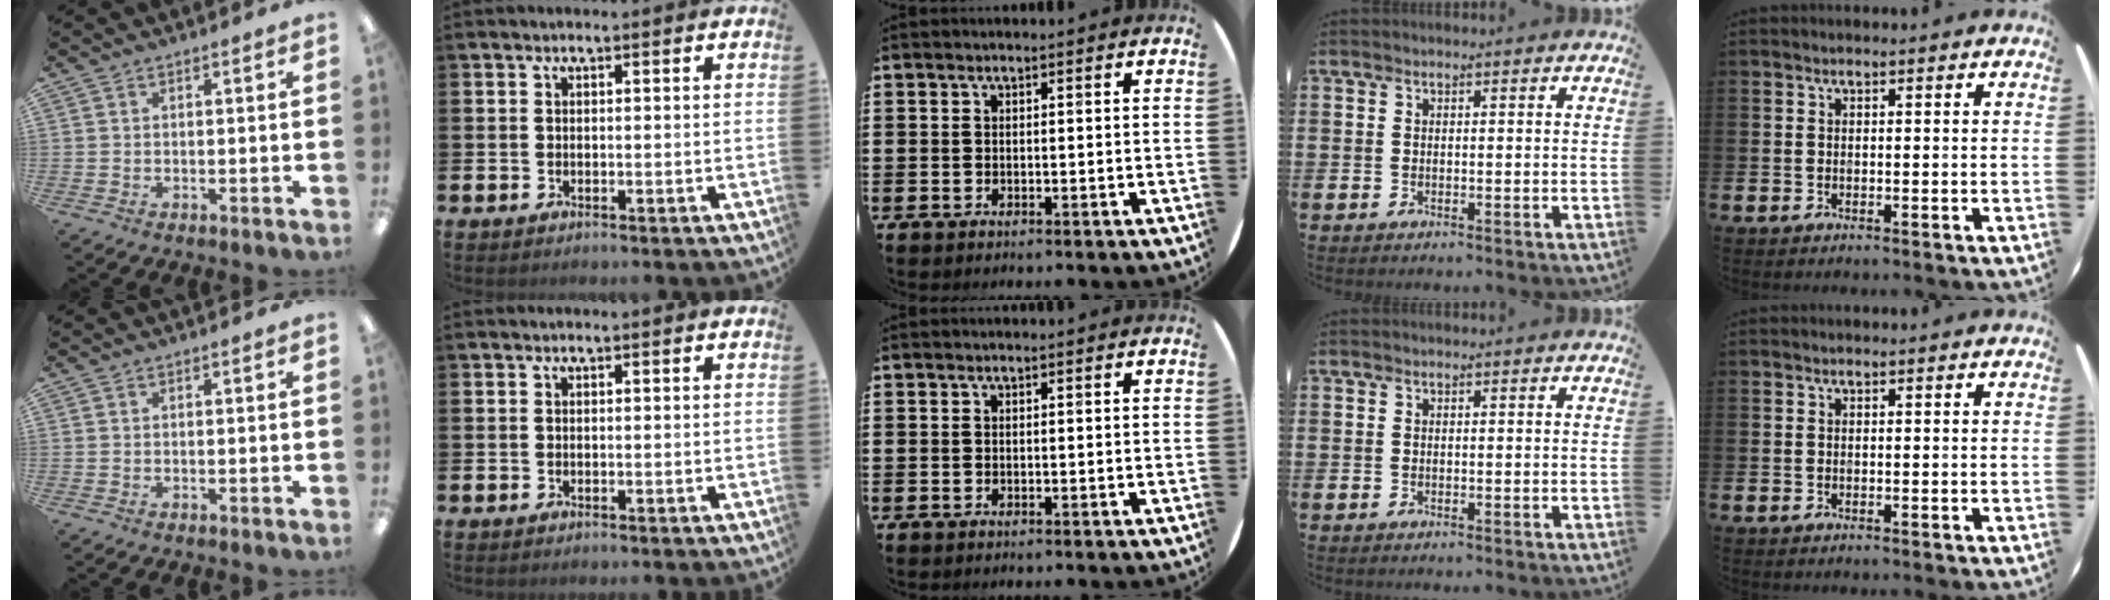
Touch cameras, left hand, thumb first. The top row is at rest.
{}